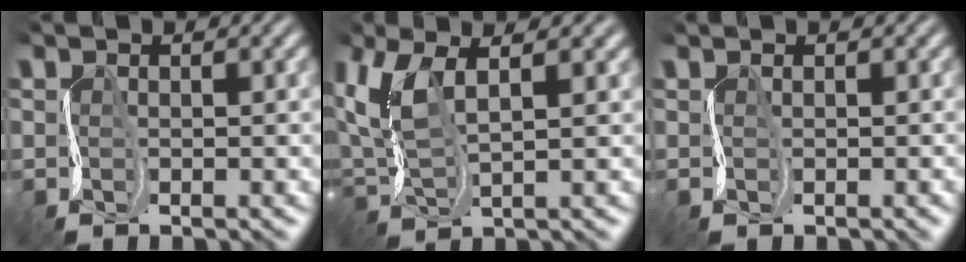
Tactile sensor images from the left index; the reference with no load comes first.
{"total": 5.7, "force": [3.1, 2.5, 4.1], "torque": [-0.117, 0.010, 0.061]}
{"total": 0.7, "force": [0.0, -0.2, -0.6], "torque": [0.007, -0.003, 0.001]}